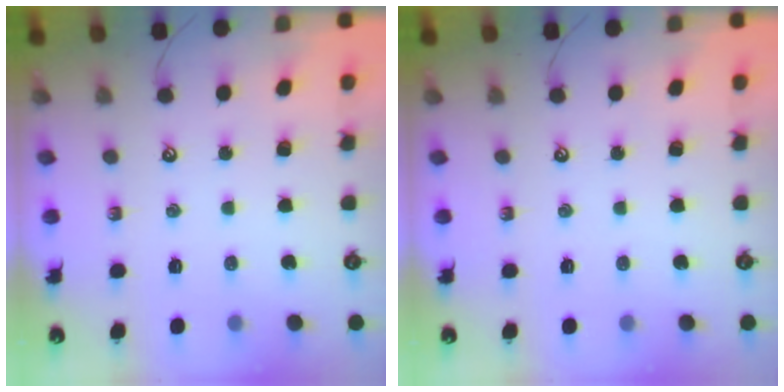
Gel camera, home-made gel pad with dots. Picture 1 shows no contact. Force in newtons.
{"total": 0.0}